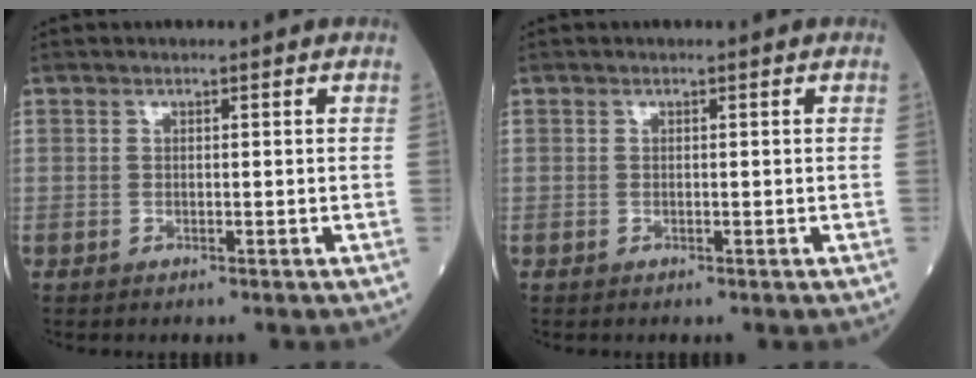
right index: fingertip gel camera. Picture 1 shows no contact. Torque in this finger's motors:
{"motor_torque": [0.00, 0.00, 0.00, 0.00]}